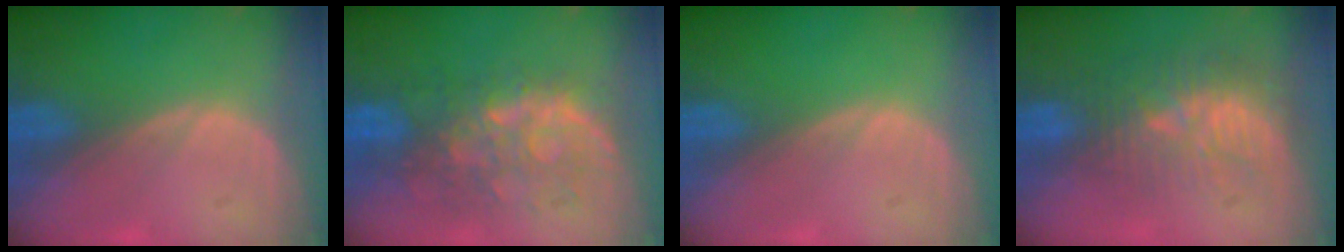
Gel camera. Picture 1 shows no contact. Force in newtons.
{"total": 9.5, "press": 8.8, "slide": 3.6}
{"total": 0.0}
{"total": 10.1, "press": 9.0, "slide": 4.8}